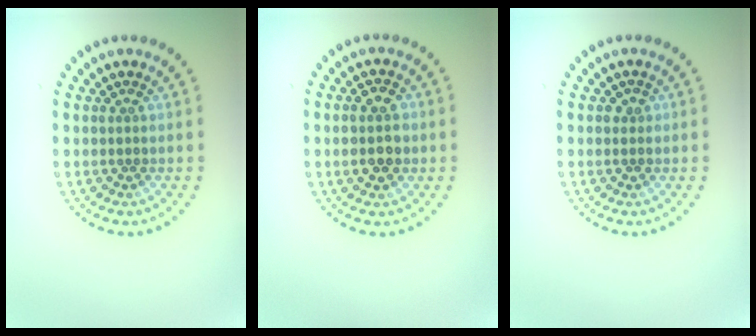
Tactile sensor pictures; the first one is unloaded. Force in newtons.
{"total": 2.7, "press": 2.7, "slide": 0.1}
{"total": 0.8, "press": 0.8, "slide": 0.2}